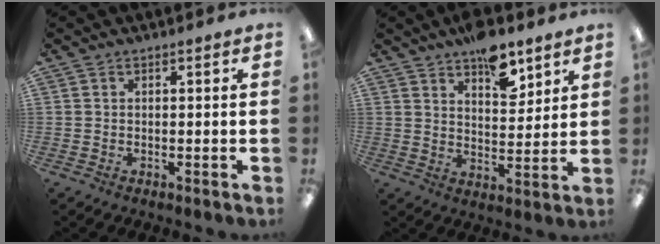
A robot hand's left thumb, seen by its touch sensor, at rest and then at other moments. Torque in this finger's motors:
{"motor_torque": [1.17, 0.69, 0.72, -0.69, 0.02]}